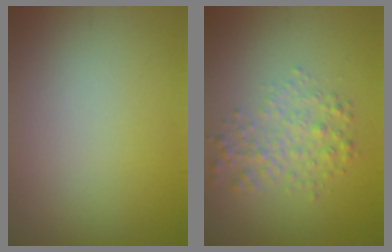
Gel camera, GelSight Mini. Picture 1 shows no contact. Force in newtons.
{"total": 2.5, "press": 2.5, "slide": 0.1}